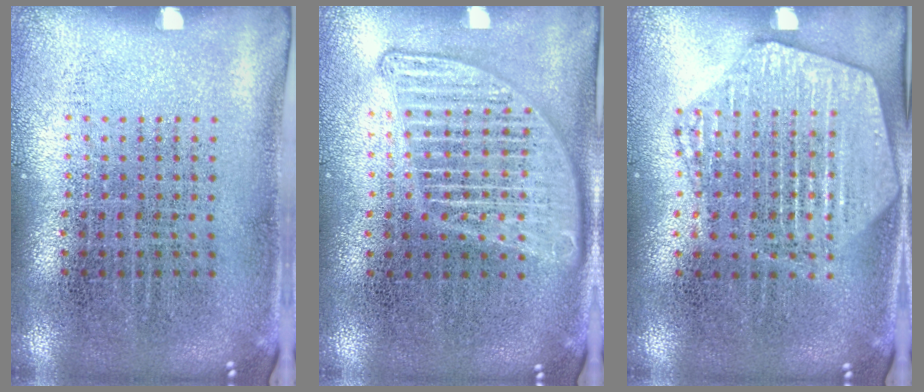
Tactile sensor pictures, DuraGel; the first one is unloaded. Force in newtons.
{"total": 1.7, "press": 1.7, "slide": 0.2}
{"total": 1.8, "press": 1.8, "slide": 0.2}